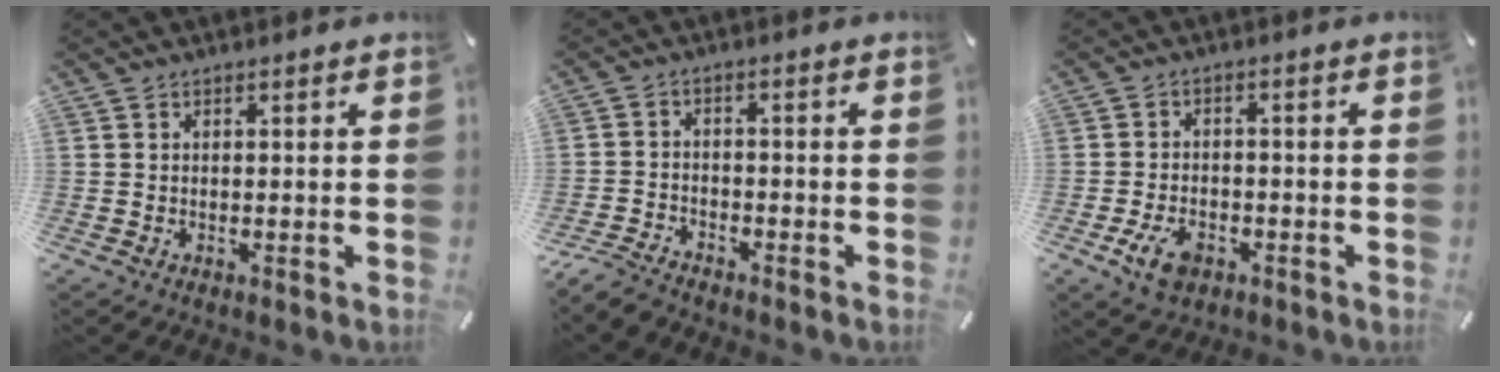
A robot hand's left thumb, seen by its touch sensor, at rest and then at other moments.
{"total": 4.7, "force": [-4.3, 1.3, 1.2], "torque": [-0.038, 0.015, -0.088]}
{"total": 6.2, "force": [-3.1, 3.9, 3.7], "torque": [-0.083, 0.013, -0.058]}